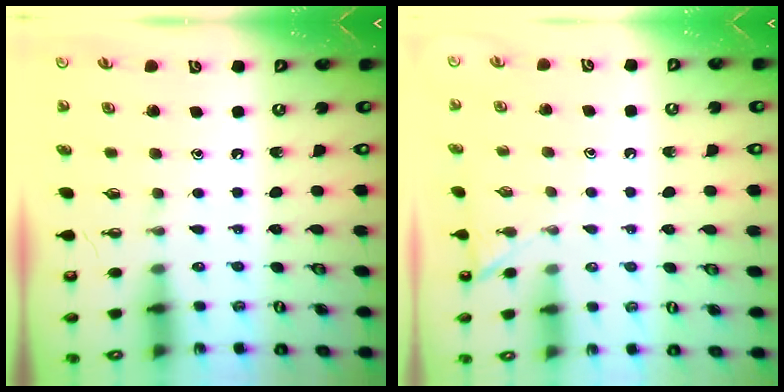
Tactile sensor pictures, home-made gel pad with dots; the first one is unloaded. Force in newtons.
{"total": 2.1, "press": 2.1, "slide": 0.3}